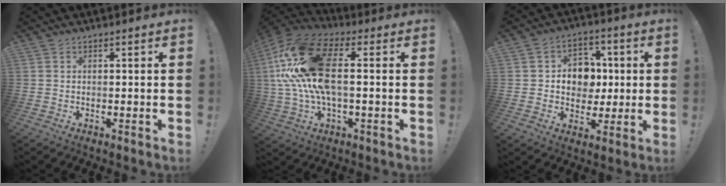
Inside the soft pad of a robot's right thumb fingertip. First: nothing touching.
{"total": 22.7, "force": [2.5, 11.5, 19.4], "torque": [-0.375, 0.008, 0.045]}
{"total": 10.4, "force": [0.9, 9.3, 4.4], "torque": [-0.055, 0.002, 0.027]}